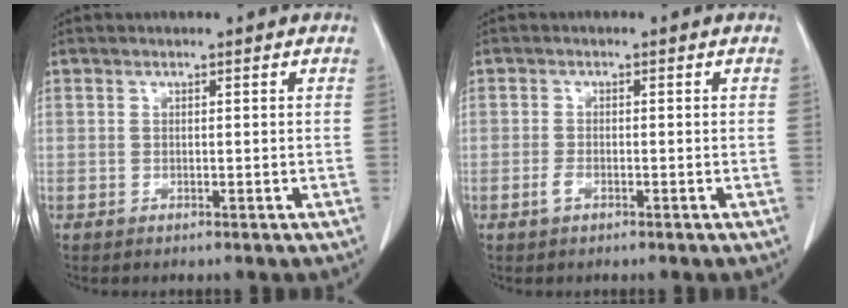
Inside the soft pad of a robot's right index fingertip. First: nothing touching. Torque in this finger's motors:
{"motor_torque": [-0.02, -0.07, -0.12, -0.06]}